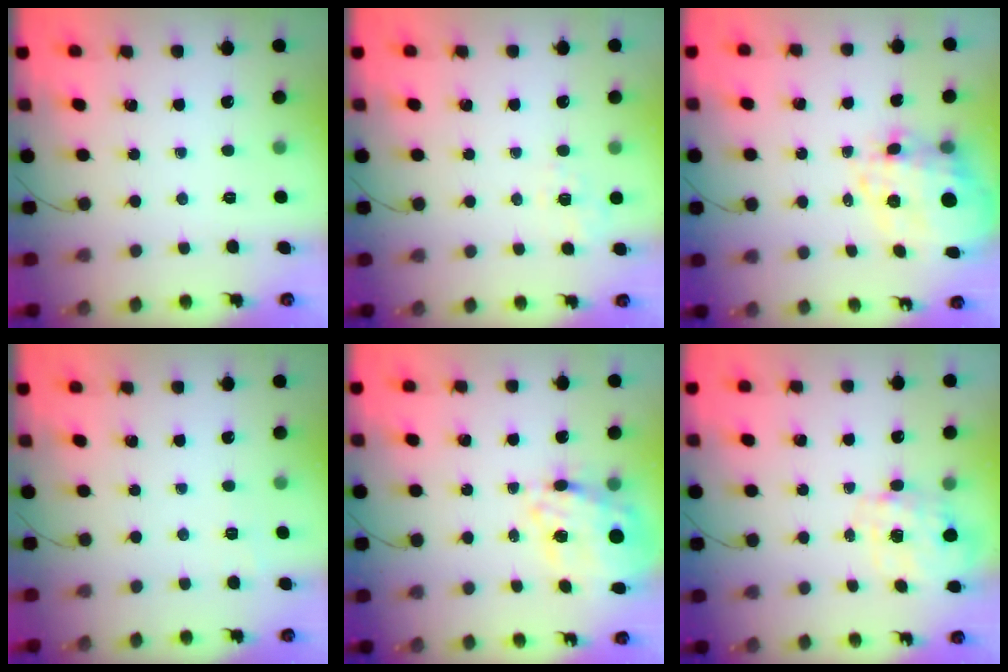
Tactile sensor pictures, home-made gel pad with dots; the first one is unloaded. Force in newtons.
{"total": 1.6, "press": 0.1, "slide": 1.6}
{"total": 8.7, "press": 8.2, "slide": 3.0}
{"total": 6.9, "press": 6.7, "slide": 1.6}
{"total": 17.4, "press": 16.9, "slide": 4.1}
{"total": 4.0, "press": 3.9, "slide": 0.9}